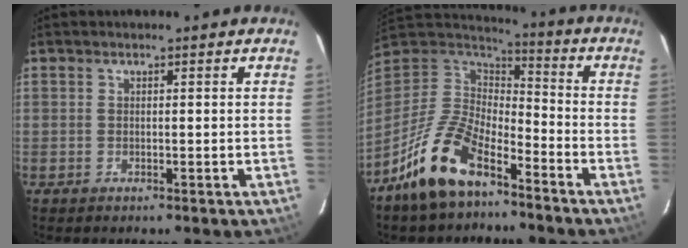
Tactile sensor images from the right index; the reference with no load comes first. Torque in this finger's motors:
{"motor_torque": [0.54, -0.50, 0.46, 0.20]}